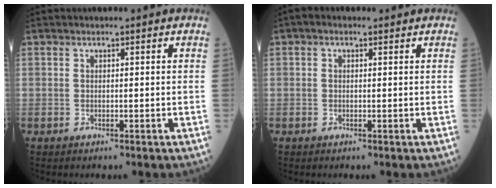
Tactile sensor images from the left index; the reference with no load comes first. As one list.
[{"total": 1.1, "force": [0.5, 0.6, 0.7], "torque": [-0.019, 0.009, 0.005]}]